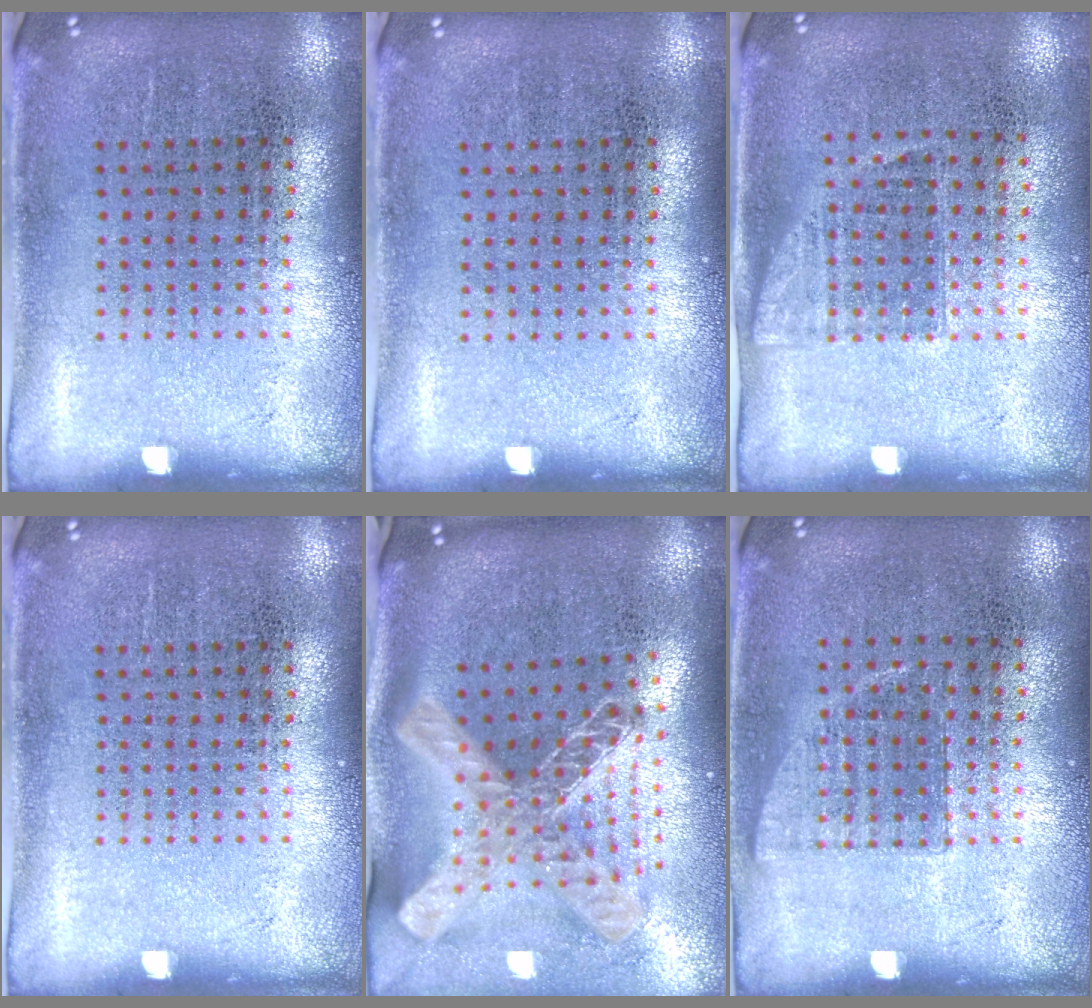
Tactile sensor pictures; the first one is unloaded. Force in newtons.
{"total": 0.0}
{"total": 1.0, "press": 0.8, "slide": 0.5}
{"total": 0.0}
{"total": 2.9, "press": 2.1, "slide": 2.0}
{"total": 0.8, "press": 0.7, "slide": 0.3}